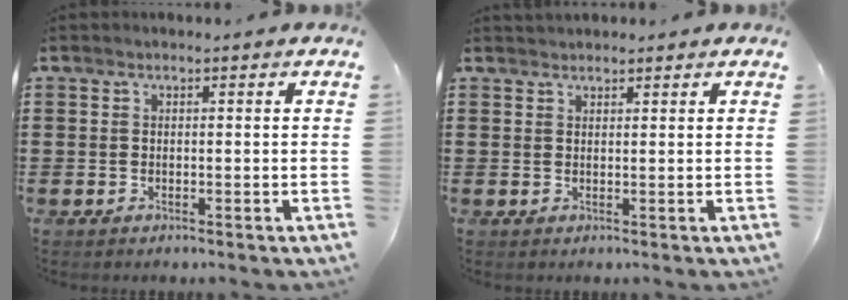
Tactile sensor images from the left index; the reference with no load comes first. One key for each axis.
{"total": 1.3, "fx": 1.2, "fy": 0.4, "fz": -0.1, "tx": -0.001, "ty": 0.003, "tz": 0.024}